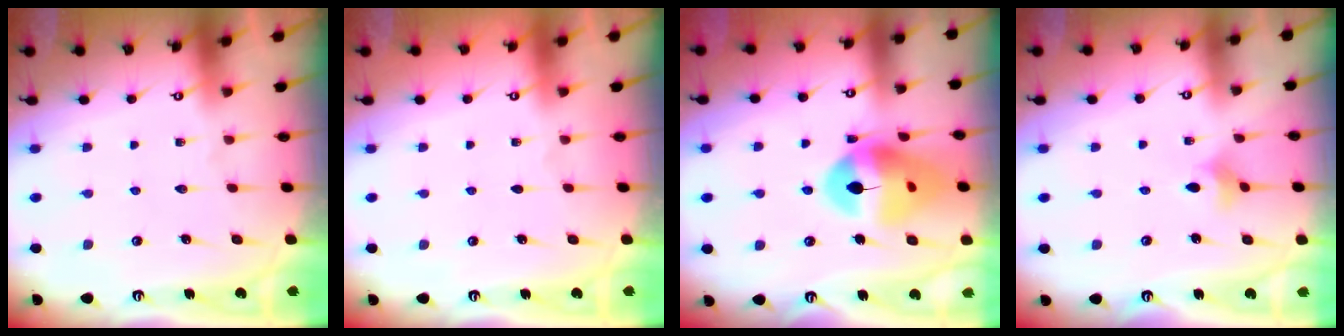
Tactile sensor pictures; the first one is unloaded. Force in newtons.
{"total": 0.0}
{"total": 17.1, "press": 17.0, "slide": 1.9}
{"total": 4.1, "press": 4.0, "slide": 0.7}